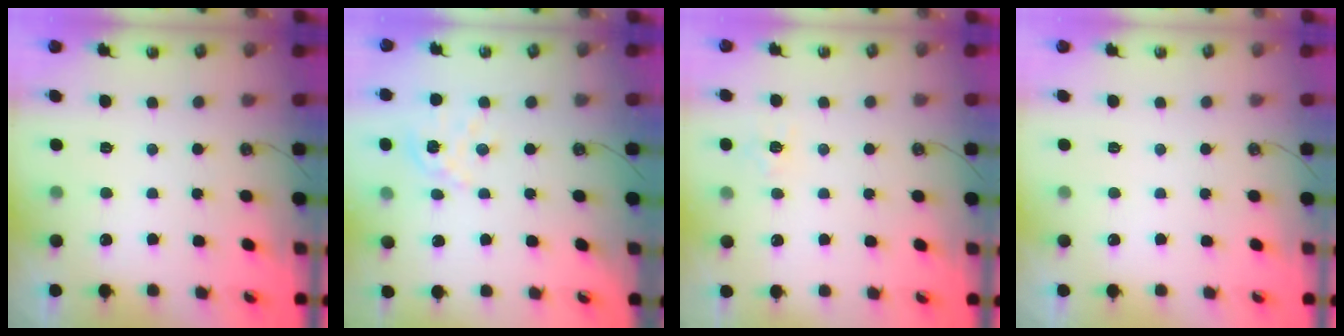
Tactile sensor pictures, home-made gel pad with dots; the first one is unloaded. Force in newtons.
{"total": 5.9, "press": 5.9, "slide": 0.5}
{"total": 7.2, "press": 7.2, "slide": 0.7}
{"total": 0.0}